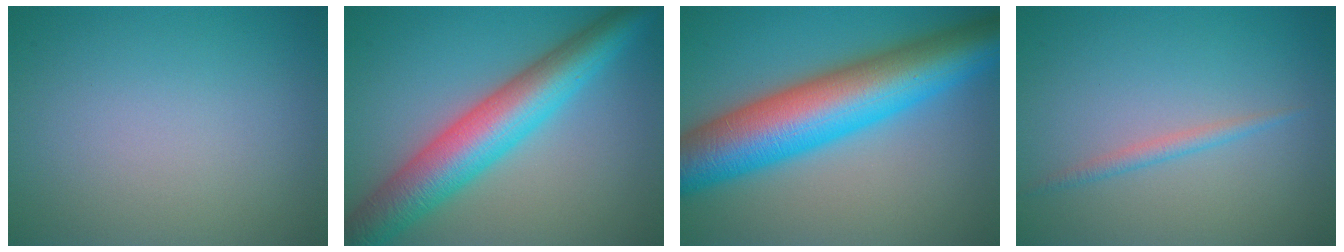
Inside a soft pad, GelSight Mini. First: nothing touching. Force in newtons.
{"total": 8.8, "press": 8.8, "slide": 0.1}
{"total": 12.8, "press": 12.8, "slide": 0.1}
{"total": 1.2, "press": 1.2, "slide": 0.1}